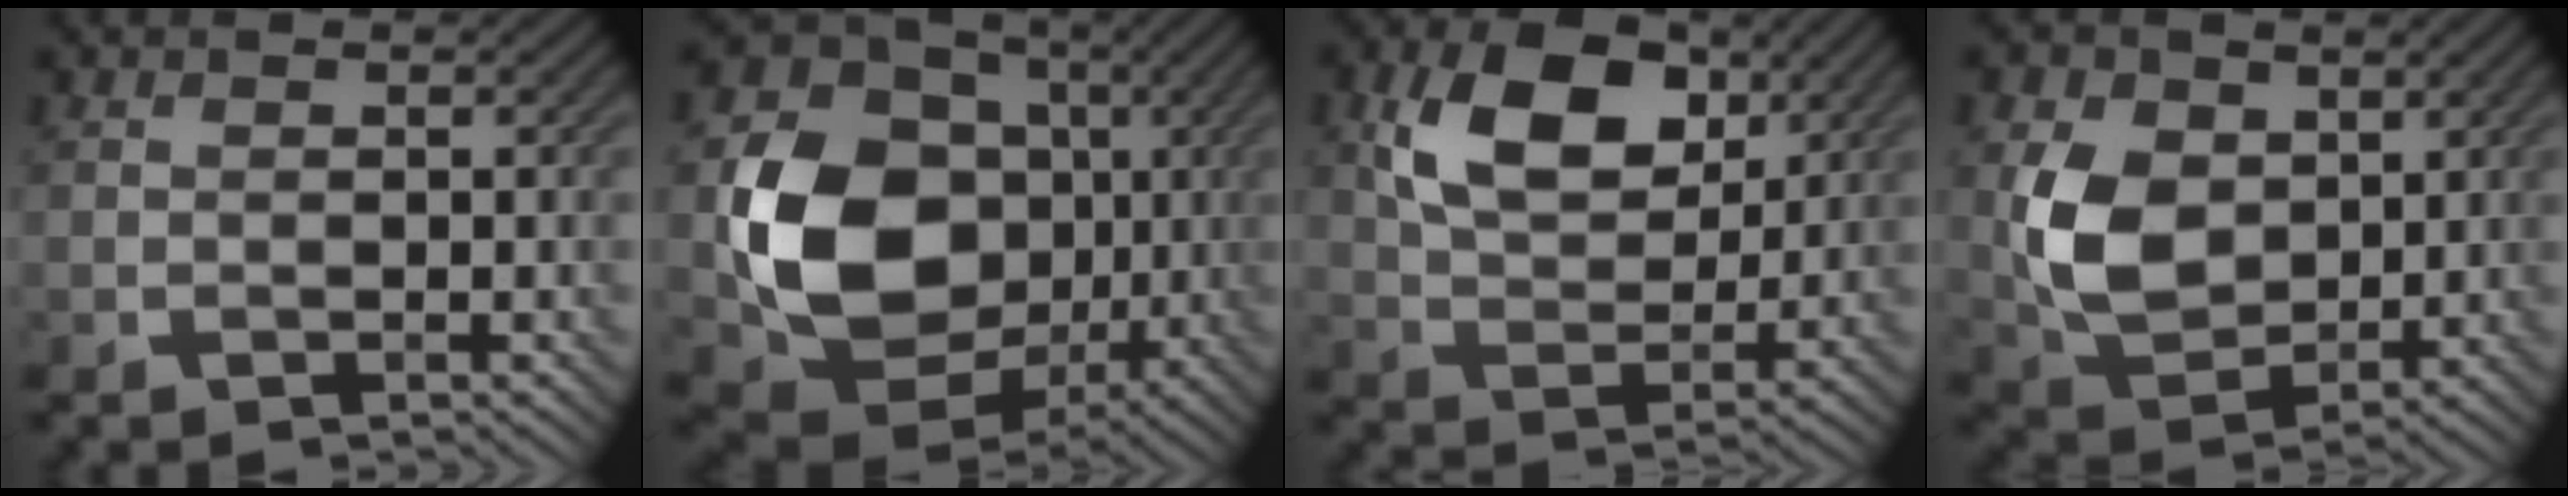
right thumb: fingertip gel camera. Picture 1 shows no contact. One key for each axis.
{"total": 14.6, "fx": -0.5, "fy": 12.0, "fz": 8.3, "tx": -0.171, "ty": -0.021, "tz": -0.008}
{"total": 10.5, "fx": 4.1, "fy": 6.6, "fz": 7.1, "tx": -0.145, "ty": 0.004, "tz": 0.072}
{"total": 8.7, "fx": 1.7, "fy": 6.3, "fz": 5.6, "tx": -0.132, "ty": -0.007, "tz": 0.037}